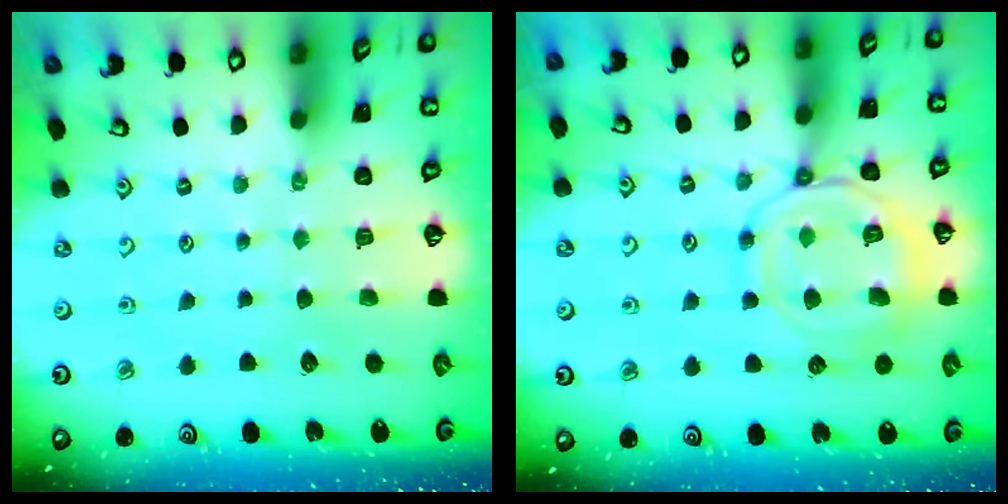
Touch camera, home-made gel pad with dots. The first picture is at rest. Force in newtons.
{"total": 13.3, "press": 13.2, "slide": 1.2}